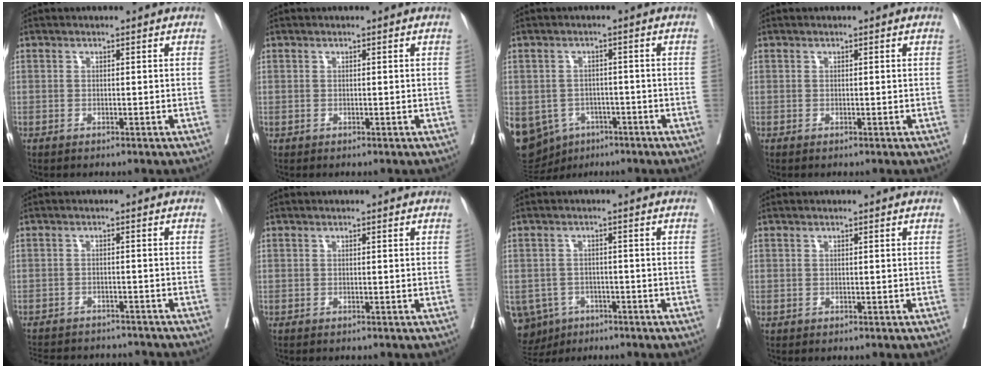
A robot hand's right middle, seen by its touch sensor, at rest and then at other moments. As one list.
[{"total": 0.0}, {"total": 19.1, "force": [-8.3, 15.3, 7.9], "torque": [-0.246, -0.003, -0.109]}, {"total": 0.0}, {"total": 14.2, "force": [-13.0, 4.0, 4.0], "torque": [-0.092, 0.002, -0.168]}, {"total": 0.5, "force": [-0.5, 0.1, 0.1], "torque": [-0.005, -0.002, -0.010]}, {"total": 8.9, "force": [-4.9, 7.1, 2.0], "torque": [-0.057, -0.002, -0.066]}, {"total": 0.0}]